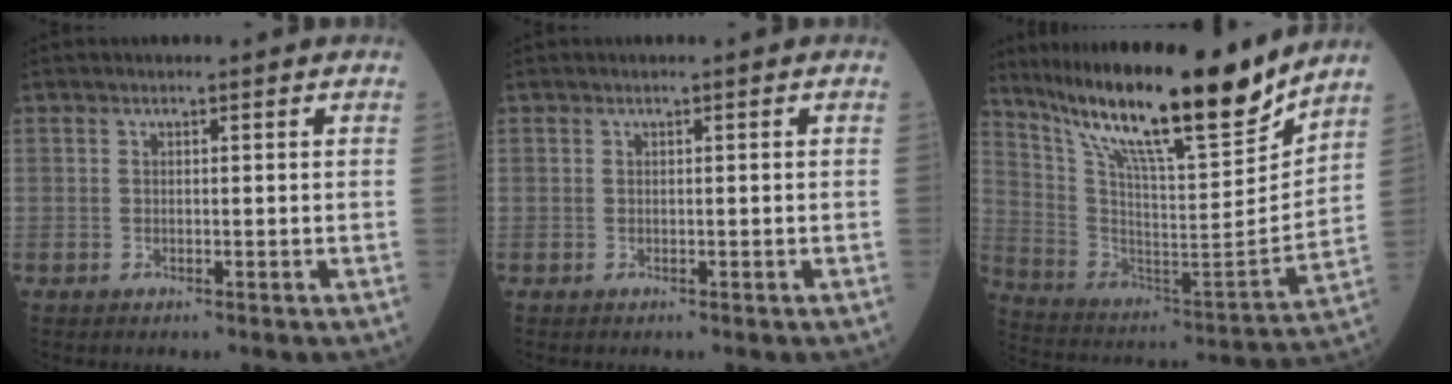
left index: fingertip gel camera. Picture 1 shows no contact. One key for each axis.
{"total": 0.0}
{"total": 23.6, "fx": 19.1, "fy": 2.0, "fz": 13.8, "tx": -0.244, "ty": -0.032, "tz": 0.318}